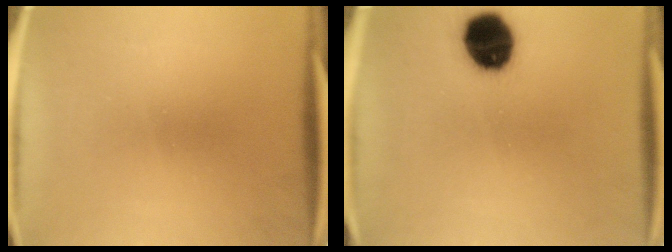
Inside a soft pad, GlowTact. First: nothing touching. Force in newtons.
{"total": 12.3}